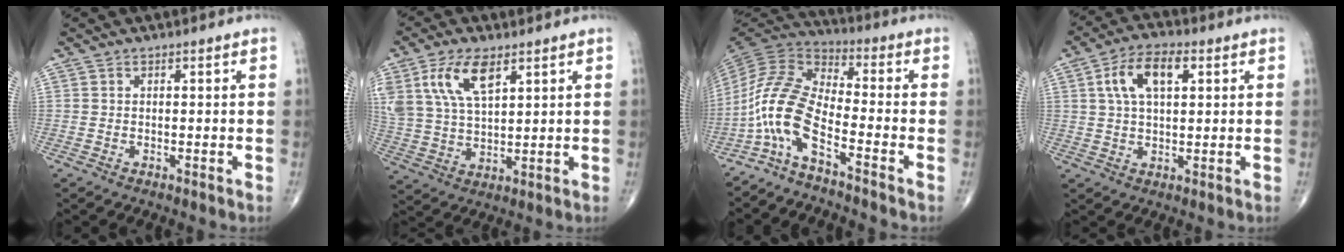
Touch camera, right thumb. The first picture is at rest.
{"total": 11.8, "force": [5.8, 5.5, 8.7], "torque": [-0.172, -0.012, 0.119]}
{"total": 10.5, "force": [-5.7, 2.9, 8.4], "torque": [-0.191, 0.065, -0.127]}
{"total": 9.3, "force": [2.9, 4.6, 7.6], "torque": [-0.140, 0.012, 0.047]}